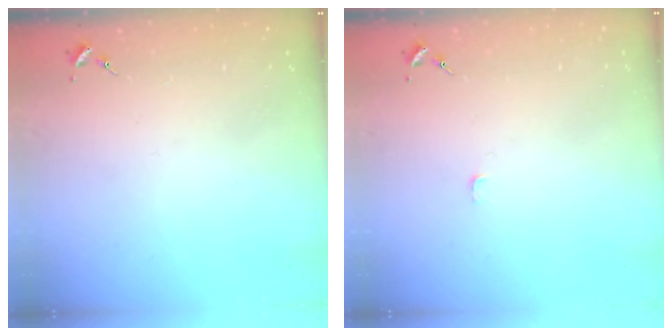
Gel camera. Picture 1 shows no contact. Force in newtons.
{"total": 3.1, "press": 3.1, "slide": 0.3}